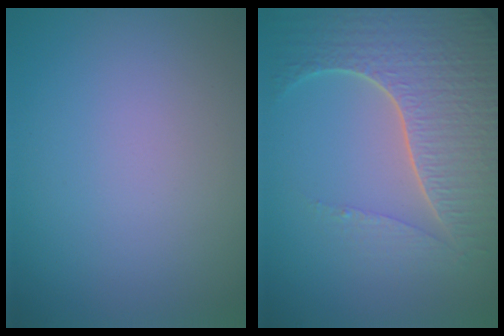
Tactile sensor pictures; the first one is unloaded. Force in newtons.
{"total": 7.6, "press": 5.5, "slide": 5.2}